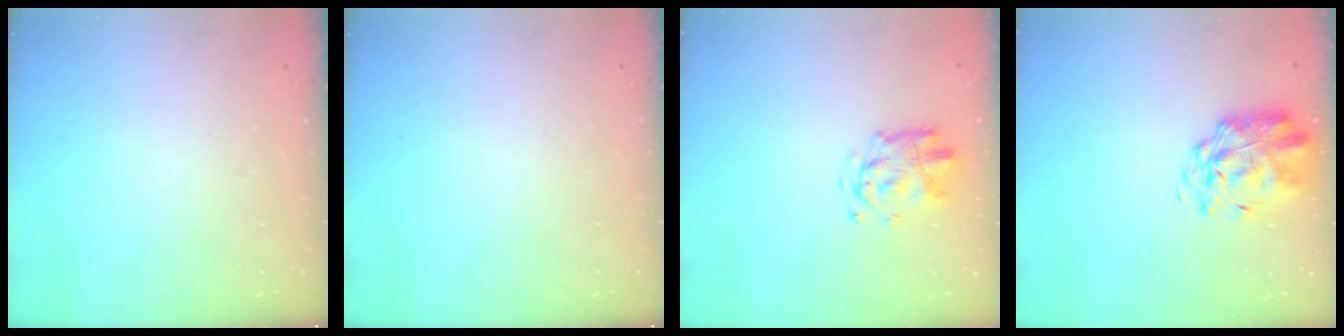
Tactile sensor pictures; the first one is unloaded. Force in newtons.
{"total": 0.0}
{"total": 4.3, "press": 4.2, "slide": 0.6}
{"total": 2.6, "press": 2.2, "slide": 1.3}